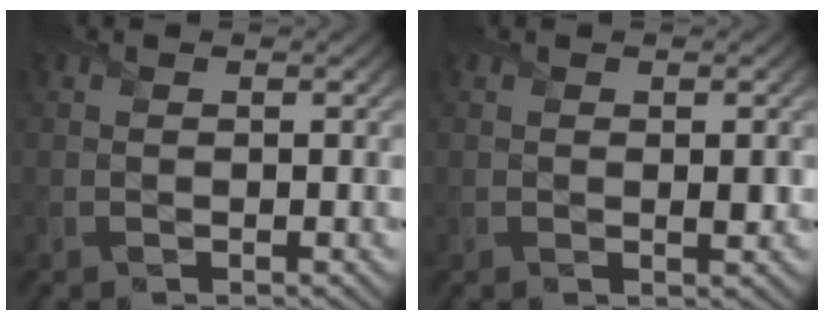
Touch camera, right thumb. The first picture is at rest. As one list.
[{"total": 1.0, "force": [-0.1, 0.5, 0.8], "torque": [-0.007, -0.007, 0.000]}]